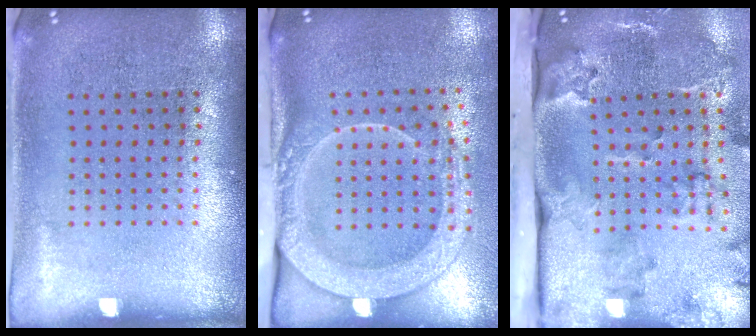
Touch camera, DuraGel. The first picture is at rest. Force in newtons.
{"total": 2.7, "press": 2.1, "slide": 1.7}
{"total": 4.1, "press": 2.7, "slide": 3.0}